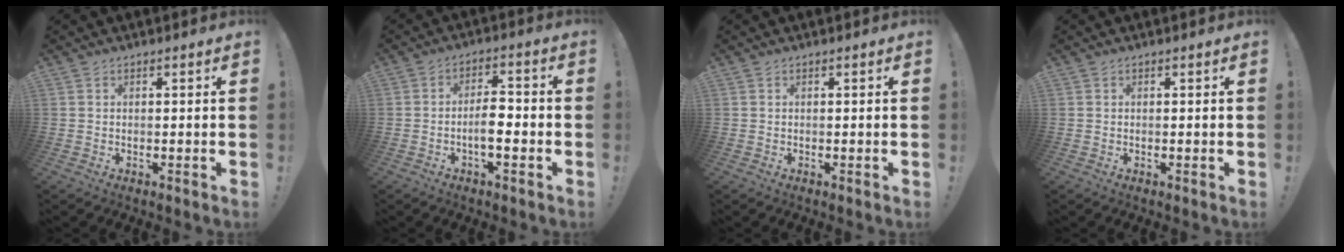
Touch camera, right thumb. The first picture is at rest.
{"total": 7.2, "force": [-2.1, 2.7, 6.4], "torque": [-0.110, 0.004, -0.041]}
{"total": 0.0}
{"total": 0.0}